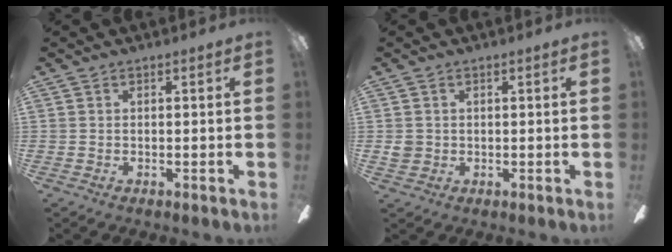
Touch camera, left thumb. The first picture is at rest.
{"total": 2.4, "force": [0.3, 2.3, 0.8], "torque": [-0.007, 0.003, 0.003]}